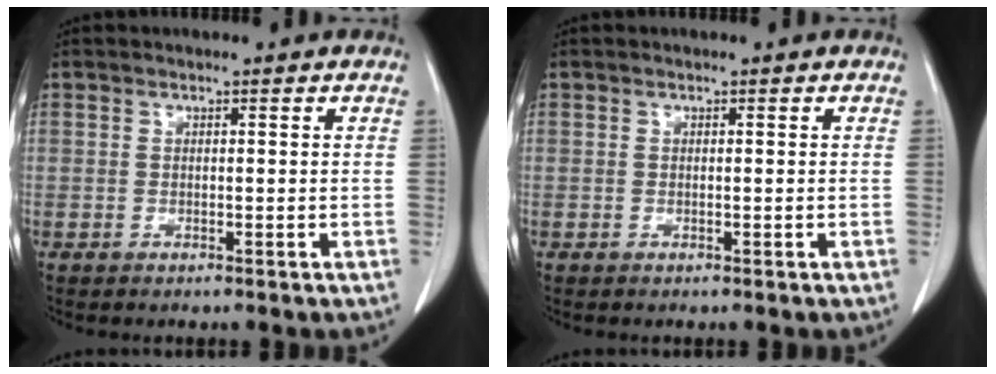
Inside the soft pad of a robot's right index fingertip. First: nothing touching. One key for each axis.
{"total": 0.0}